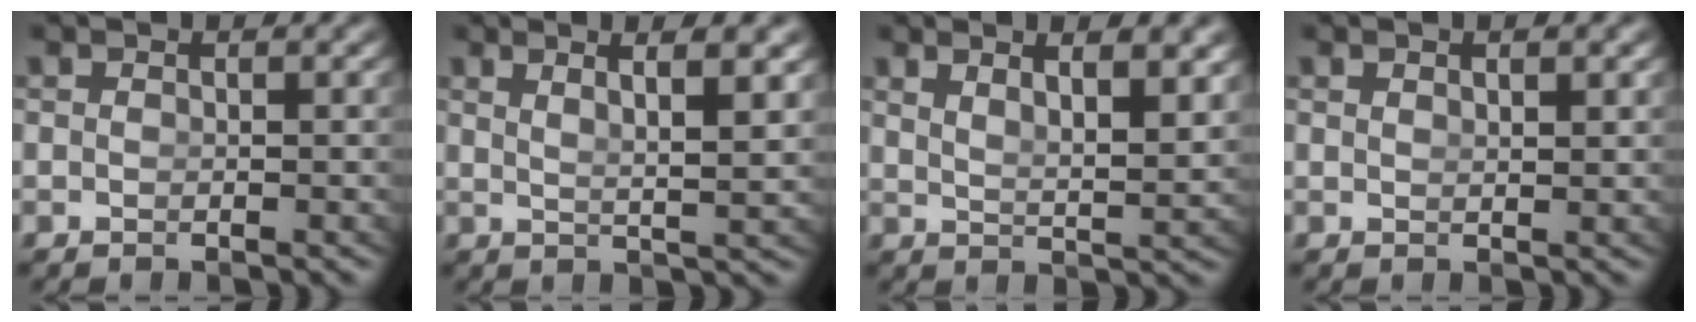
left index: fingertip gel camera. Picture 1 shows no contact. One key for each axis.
{"total": 5.0, "fx": 2.9, "fy": 0.4, "fz": 4.1, "tx": -0.055, "ty": 0.001, "tz": 0.052}
{"total": 5.0, "fx": 3.1, "fy": 1.1, "fz": 3.8, "tx": -0.053, "ty": -0.005, "tz": 0.056}
{"total": 0.9, "fx": 0.5, "fy": -0.5, "fz": 0.5, "tx": -0.007, "ty": -0.007, "tz": 0.016}